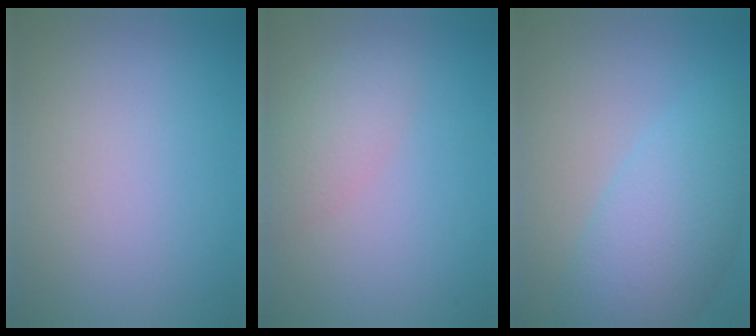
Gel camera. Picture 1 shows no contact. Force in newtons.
{"total": 2.8, "press": 2.8, "slide": 0.1}
{"total": 7.2, "press": 7.2, "slide": 0.3}